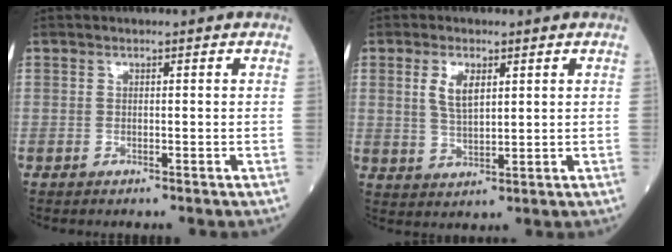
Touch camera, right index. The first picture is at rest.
{"total": 4.7, "force": [1.8, 1.9, 3.9], "torque": [-0.081, 0.001, 0.037]}